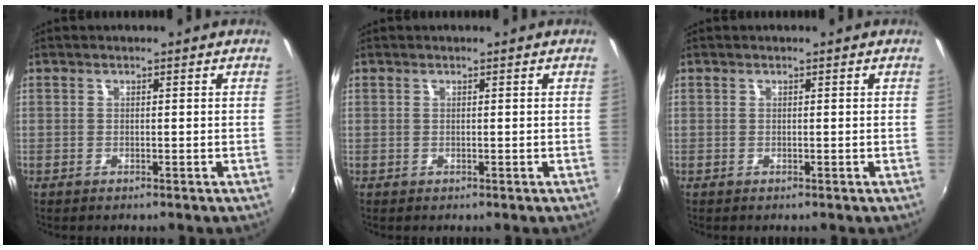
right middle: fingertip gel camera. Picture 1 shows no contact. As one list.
[{"total": 0.0}, {"total": 0.0}]